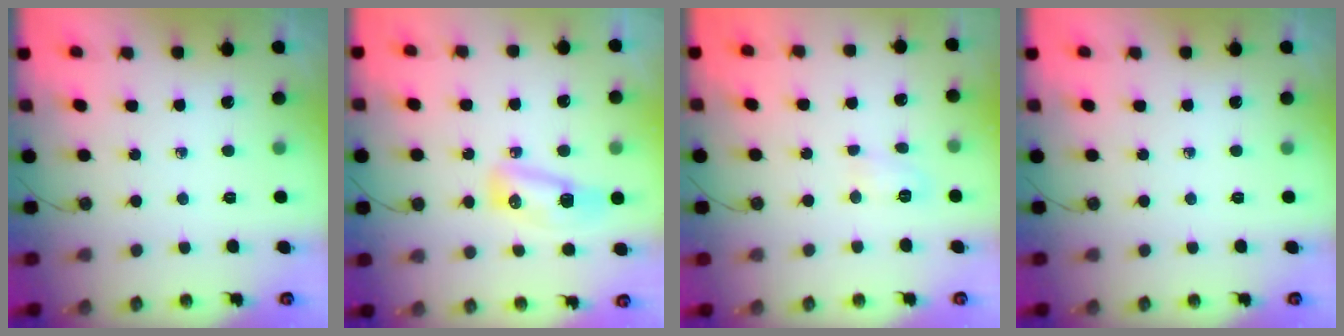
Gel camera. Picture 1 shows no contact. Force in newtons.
{"total": 8.4, "press": 8.4, "slide": 0.9}
{"total": 4.4, "press": 4.3, "slide": 0.7}
{"total": 0.0}